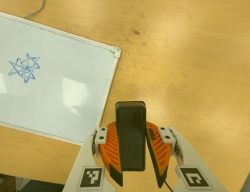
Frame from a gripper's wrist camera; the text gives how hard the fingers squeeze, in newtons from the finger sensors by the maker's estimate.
{"total": 9.5, "left": 7.7, "right": 11.3}